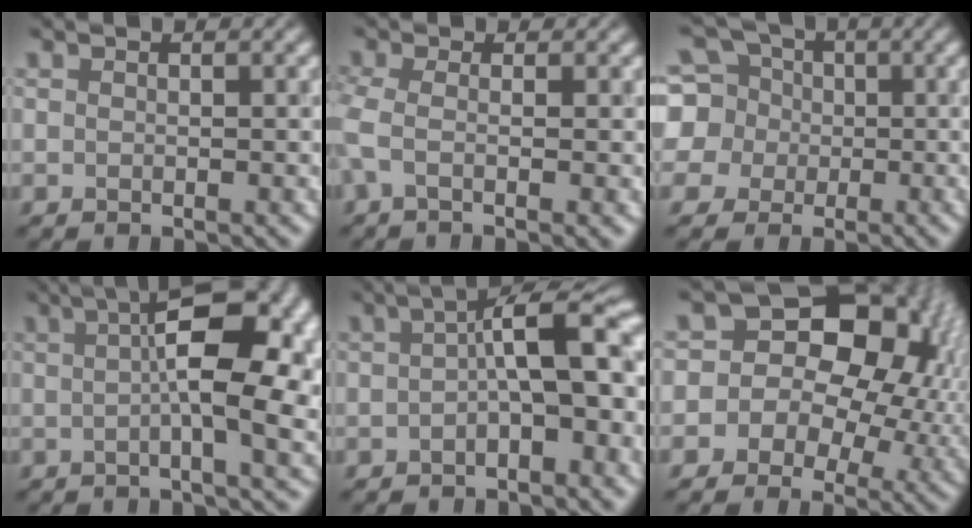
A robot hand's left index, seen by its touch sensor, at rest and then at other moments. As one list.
[{"total": 2.9, "force": [-0.6, 0.8, 2.7], "torque": [-0.051, -0.011, -0.020]}, {"total": 8.2, "force": [1.3, 7.7, 2.4], "torque": [-0.075, 0.027, -0.004]}, {"total": 9.6, "force": [1.3, 2.3, 9.2], "torque": [-0.119, 0.014, 0.013]}, {"total": 5.8, "force": [-0.4, 1.7, 5.5], "torque": [-0.072, 0.017, -0.016]}, {"total": 15.1, "force": [2.2, 11.8, 9.1], "torque": [-0.124, 0.027, 0.010]}]